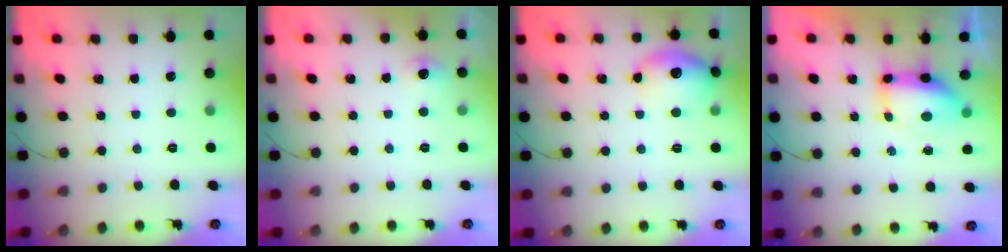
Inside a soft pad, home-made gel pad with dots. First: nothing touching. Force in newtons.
{"total": 11.9, "press": 5.2, "slide": 10.7}
{"total": 11.6, "press": 11.5, "slide": 1.2}
{"total": 7.8, "press": 7.7, "slide": 1.1}